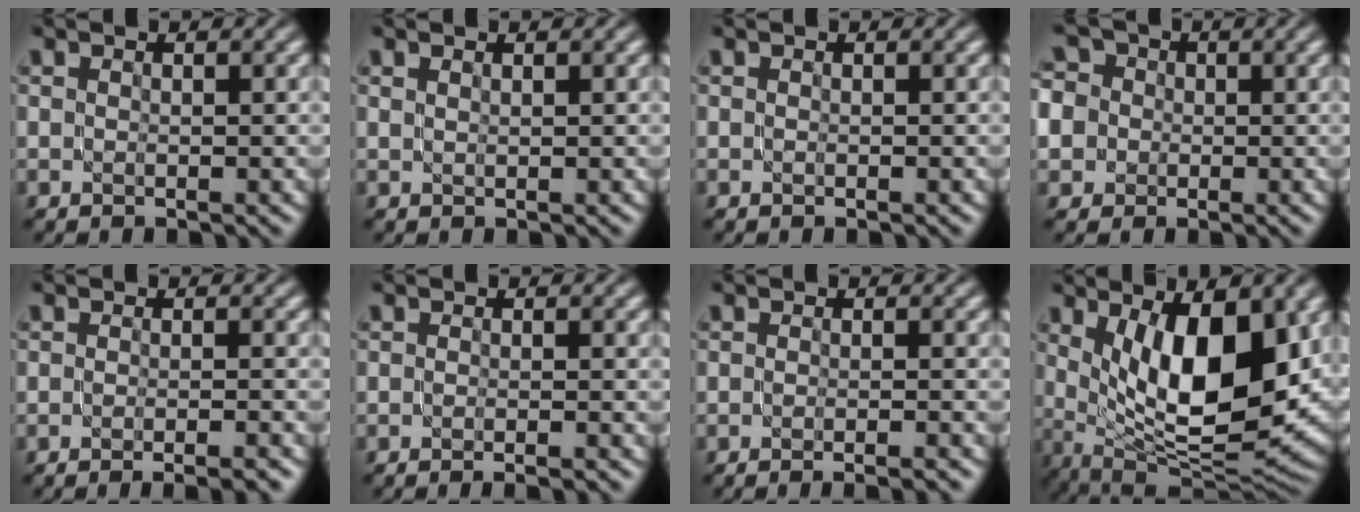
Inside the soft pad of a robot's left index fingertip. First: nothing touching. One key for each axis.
{"total": 0.6, "fx": 0.5, "fy": 0.1, "fz": 0.3, "tx": -0.004, "ty": -0.002, "tz": 0.010}
{"total": 0.0}
{"total": 7.7, "fx": 0.5, "fy": 7.0, "fz": 3.1, "tx": -0.058, "ty": 0.037, "tz": -0.026}
{"total": 3.7, "fx": -2.2, "fy": 1.0, "fz": 2.8, "tx": -0.020, "ty": 0.002, "tz": -0.023}
{"total": 2.3, "fx": -1.3, "fy": 0.7, "fz": 1.8, "tx": -0.006, "ty": -0.002, "tz": -0.020}
{"total": 3.1, "fx": -1.8, "fy": 0.8, "fz": 2.3, "tx": -0.014, "ty": 0.001, "tz": -0.023}
{"total": 12.8, "fx": 2.6, "fy": 5.1, "fz": 11.4, "tx": -0.168, "ty": -0.018, "tz": 0.044}